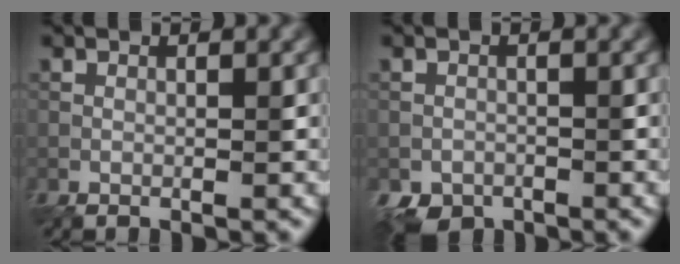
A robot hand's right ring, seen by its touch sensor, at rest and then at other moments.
{"total": 2.8, "force": [-2.0, 1.9, 0.4], "torque": [-0.003, -0.010, -0.034]}